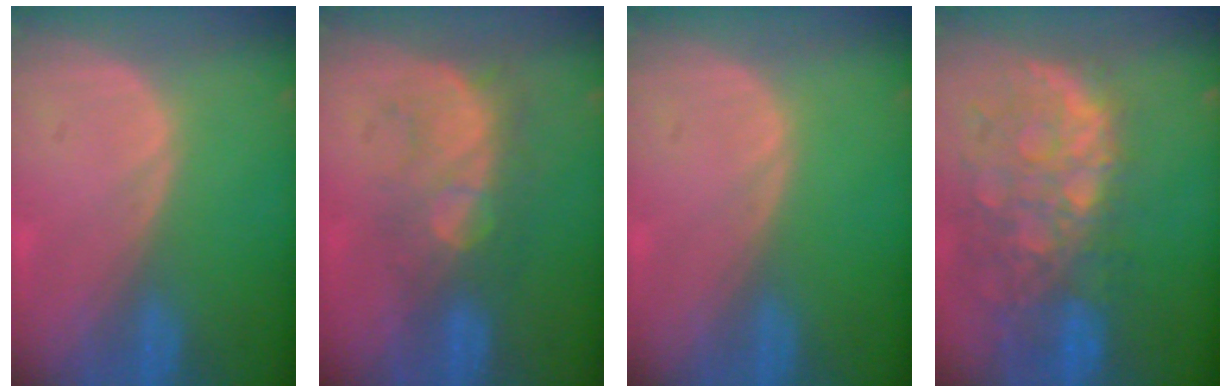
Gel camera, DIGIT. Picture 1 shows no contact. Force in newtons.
{"total": 8.6, "press": 7.6, "slide": 4.0}
{"total": 0.0}
{"total": 12.3, "press": 10.2, "slide": 7.0}